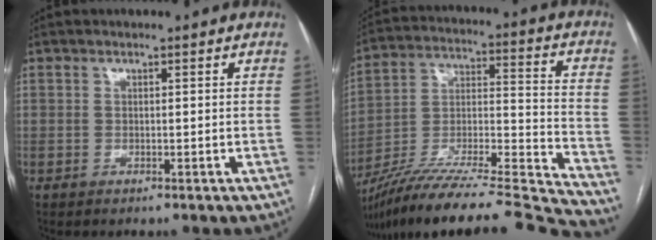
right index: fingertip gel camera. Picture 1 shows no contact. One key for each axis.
{"total": 30.1, "fx": -27.2, "fy": -0.2, "fz": 12.8, "tx": -0.163, "ty": -0.026, "tz": -0.422}